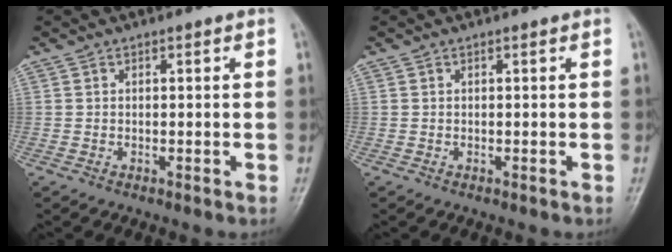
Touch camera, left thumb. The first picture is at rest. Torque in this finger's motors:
{"motor_torque": [-0.03, 0.03, 0.02, -0.02, 0.00]}